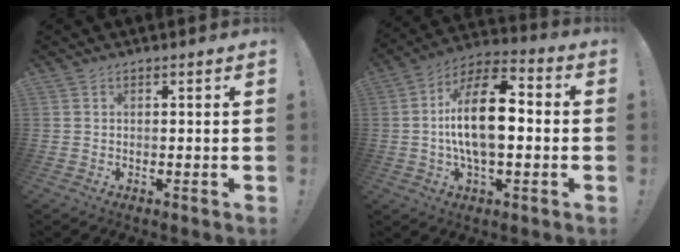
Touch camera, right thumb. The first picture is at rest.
{"total": 17.4, "force": [-0.7, 8.1, 15.4], "torque": [-0.278, 0.007, -0.019]}